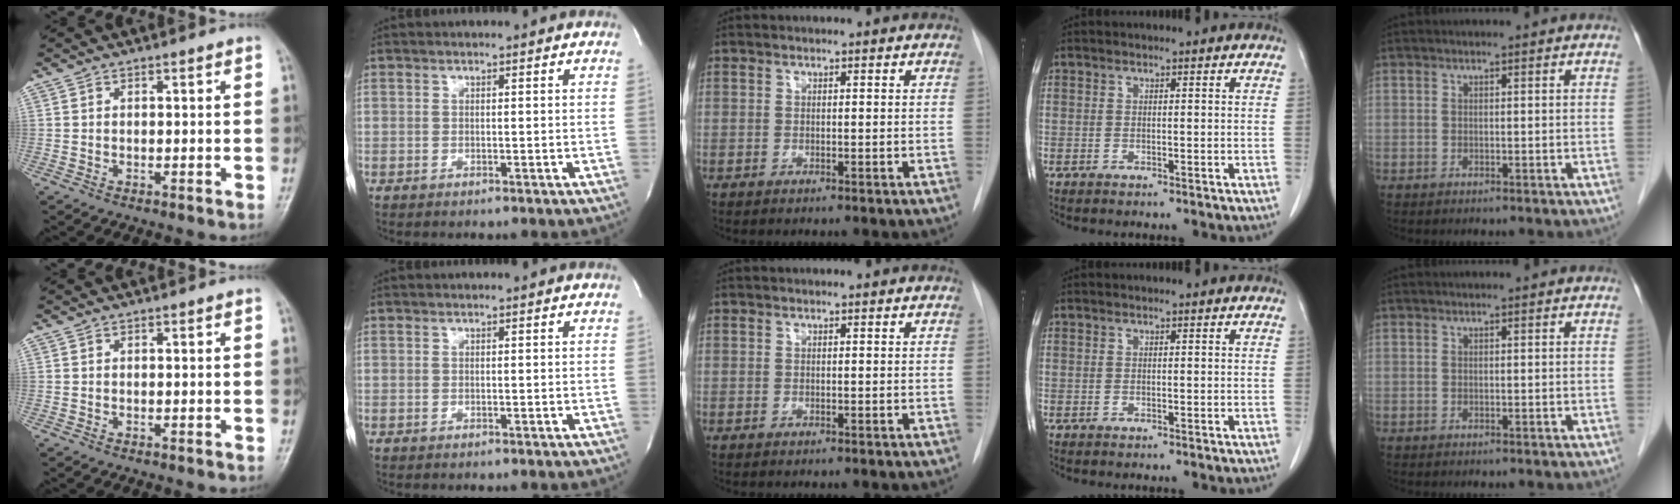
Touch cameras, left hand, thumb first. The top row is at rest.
{}